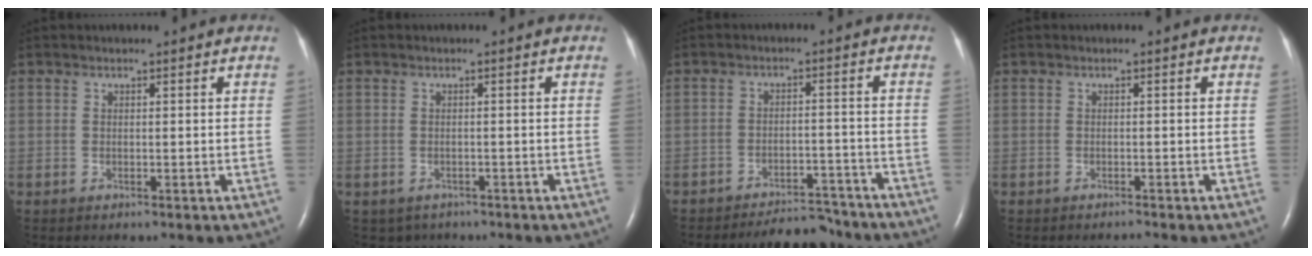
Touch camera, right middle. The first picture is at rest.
{"total": 2.1, "force": [-1.4, 1.6, 0.2], "torque": [-0.006, 0.003, -0.016]}
{"total": 7.8, "force": [-7.5, 1.9, 1.1], "torque": [-0.008, 0.005, -0.106]}
{"total": 0.6, "force": [-0.6, -0.1, 0.1], "torque": [-0.005, -0.002, -0.007]}